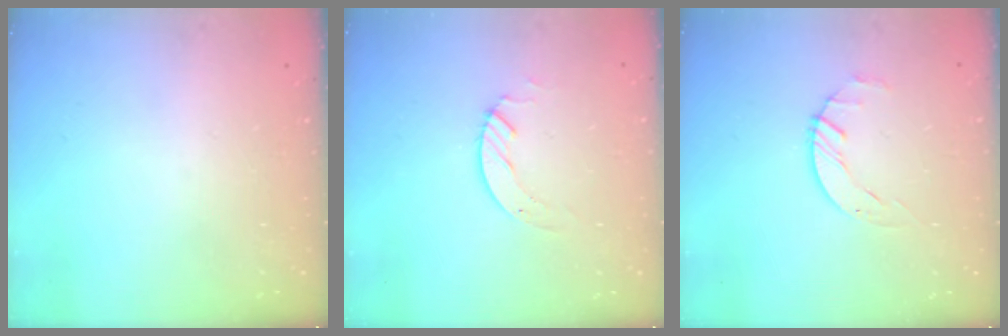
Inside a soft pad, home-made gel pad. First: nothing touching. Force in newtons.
{"total": 3.4, "press": 3.4, "slide": 0.3}
{"total": 1.8, "press": 1.8, "slide": 0.3}